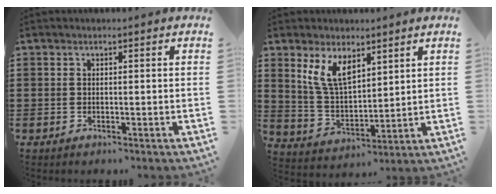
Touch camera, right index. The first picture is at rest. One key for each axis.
{"total": 8.0, "fx": 4.6, "fy": 3.7, "fz": 5.4, "tx": -0.127, "ty": -0.009, "tz": 0.082}